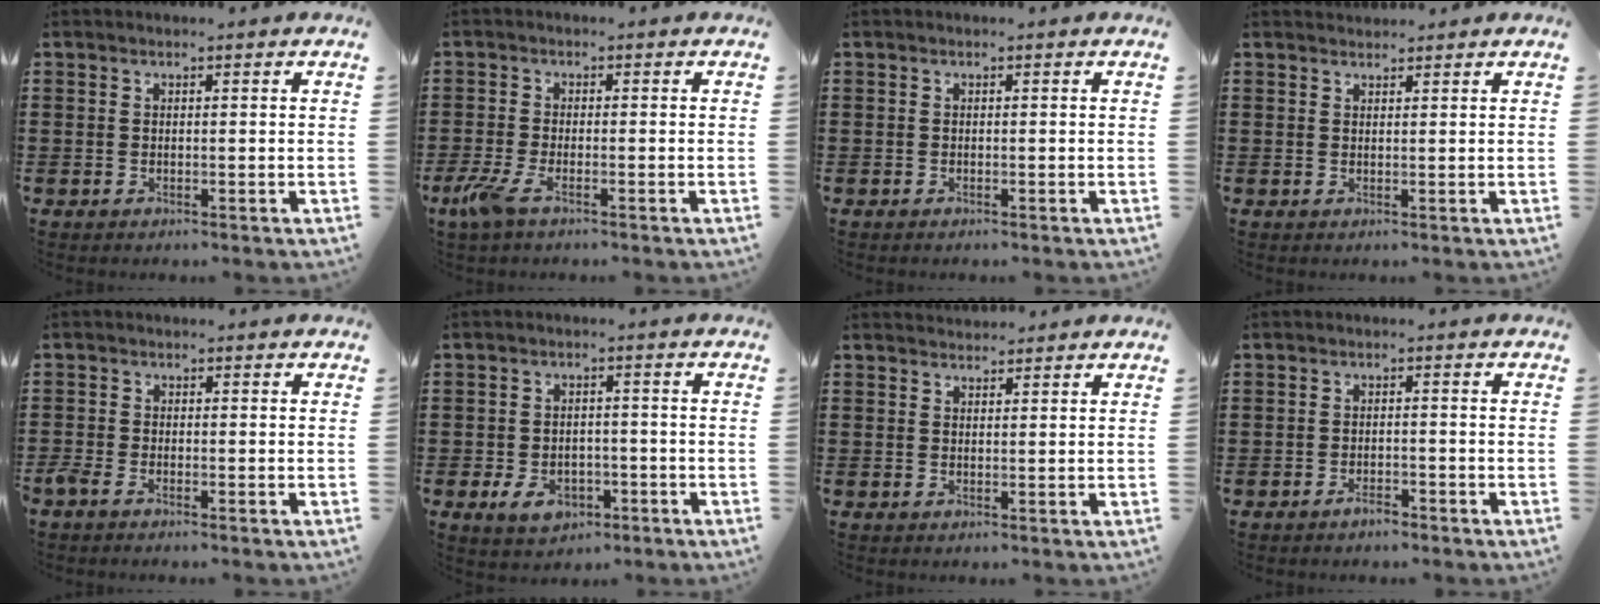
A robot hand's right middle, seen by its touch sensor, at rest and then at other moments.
{"total": 3.9, "force": [-1.9, 0.9, 3.3], "torque": [-0.083, -0.013, -0.039]}
{"total": 0.0}
{"total": 1.3, "force": [1.3, 0.1, -0.2], "torque": [0.000, 0.000, 0.026]}
{"total": 1.3, "force": [-1.0, 0.3, 0.8], "torque": [-0.031, -0.006, -0.023]}
{"total": 4.2, "force": [-2.1, 2.6, 2.5], "torque": [-0.043, -0.001, -0.043]}
{"total": 1.6, "force": [1.5, 0.1, -0.3], "torque": [0.001, 0.002, 0.031]}
{"total": 1.9, "force": [-1.5, 0.5, 1.0], "torque": [-0.020, -0.001, -0.029]}